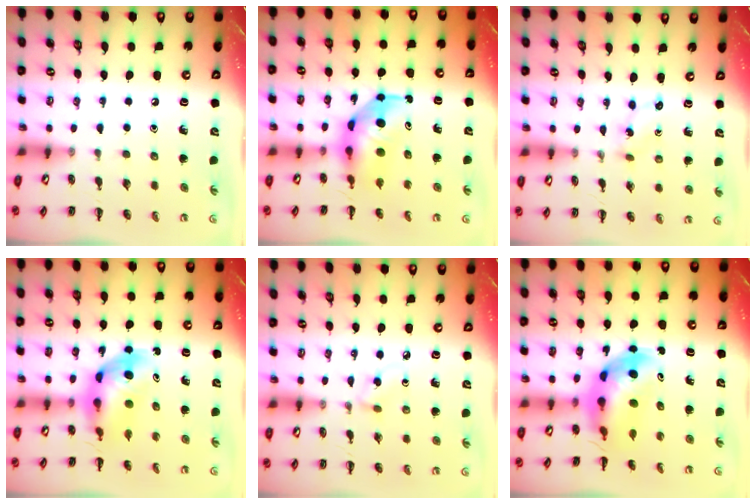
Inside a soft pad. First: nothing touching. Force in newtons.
{"total": 5.6, "press": 5.5, "slide": 1.2}
{"total": 1.7, "press": 1.6, "slide": 0.6}
{"total": 5.5, "press": 5.4, "slide": 1.0}
{"total": 3.0, "press": 2.7, "slide": 1.4}
{"total": 6.9, "press": 6.7, "slide": 1.5}